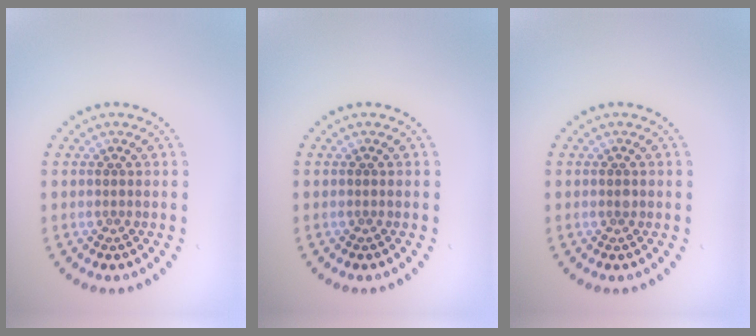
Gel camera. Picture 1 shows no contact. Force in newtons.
{"total": 0.0}
{"total": 0.6, "press": 0.6, "slide": 0.1}